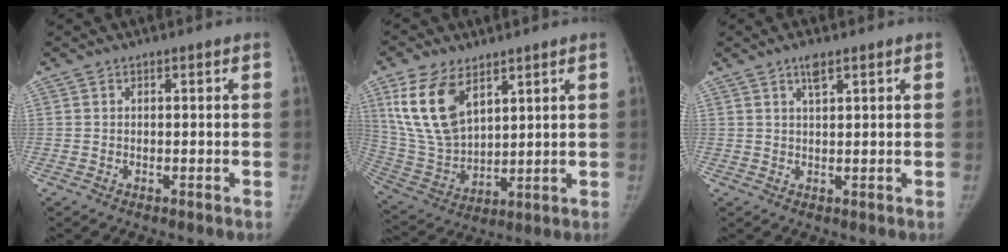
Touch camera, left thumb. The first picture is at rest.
{"total": 15.2, "force": [7.5, 8.6, 10.0], "torque": [-0.181, -0.029, 0.163]}
{"total": 2.6, "force": [1.7, 0.8, 1.8], "torque": [-0.030, -0.006, 0.031]}